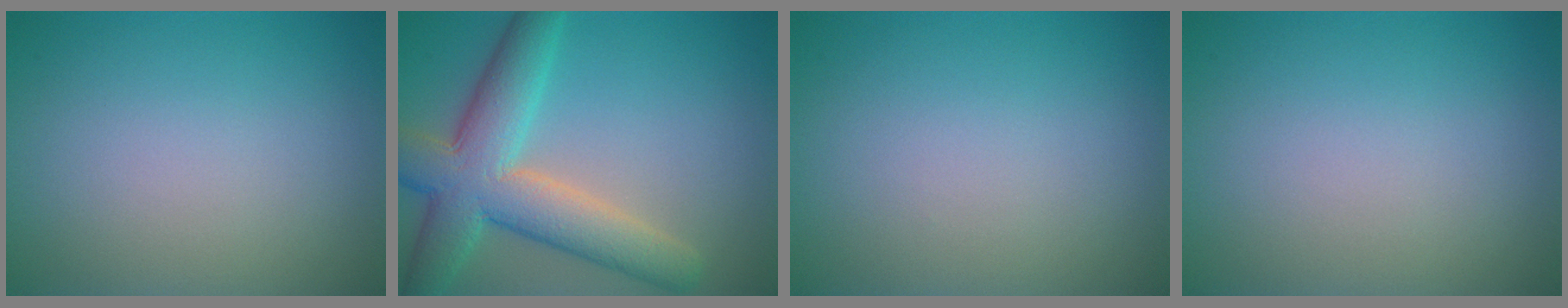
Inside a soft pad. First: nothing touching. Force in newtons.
{"total": 8.6, "press": 8.5, "slide": 0.5}
{"total": 0.0}
{"total": 0.0}